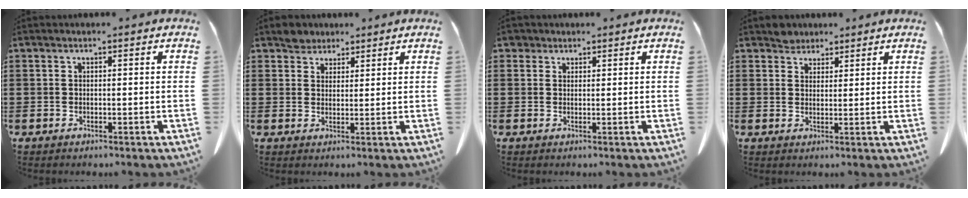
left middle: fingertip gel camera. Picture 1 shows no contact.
{"total": 3.0, "force": [2.6, 1.4, 0.1], "torque": [-0.003, 0.002, 0.050]}
{"total": 2.0, "force": [1.5, 1.2, 0.3], "torque": [-0.012, 0.005, 0.029]}
{"total": 2.7, "force": [2.5, 1.1, 0.1], "torque": [0.000, 0.000, 0.048]}